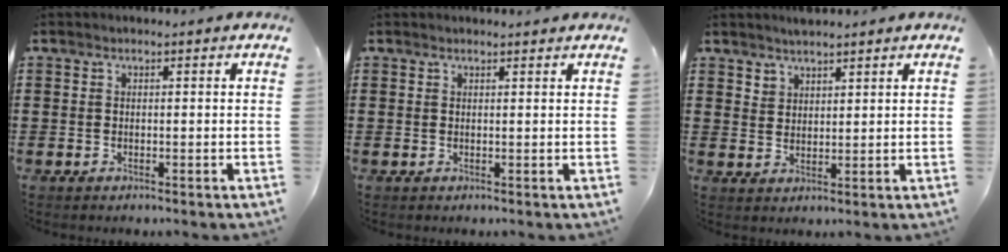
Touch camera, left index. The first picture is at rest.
{"total": 0.8, "force": [0.7, 0.0, 0.2], "torque": [-0.007, -0.002, 0.015]}
{"total": 2.6, "force": [2.4, 1.1, 0.0], "torque": [-0.006, 0.001, 0.047]}